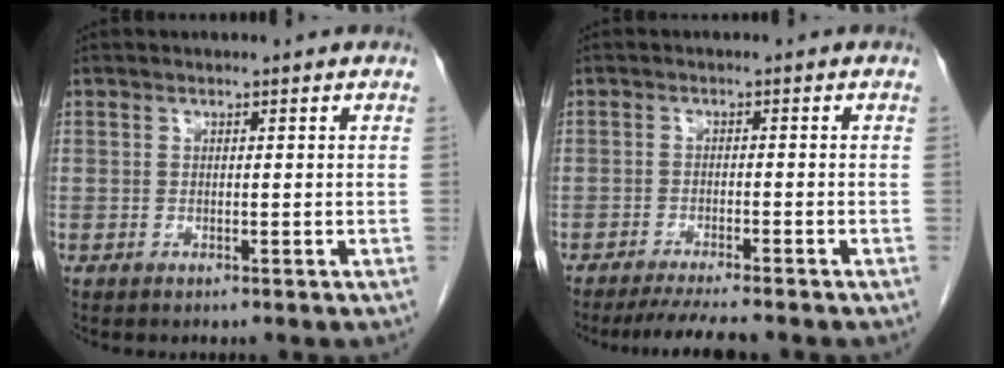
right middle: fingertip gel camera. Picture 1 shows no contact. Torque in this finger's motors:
{"motor_torque": [0.10, -0.06, 0.02, 0.02]}